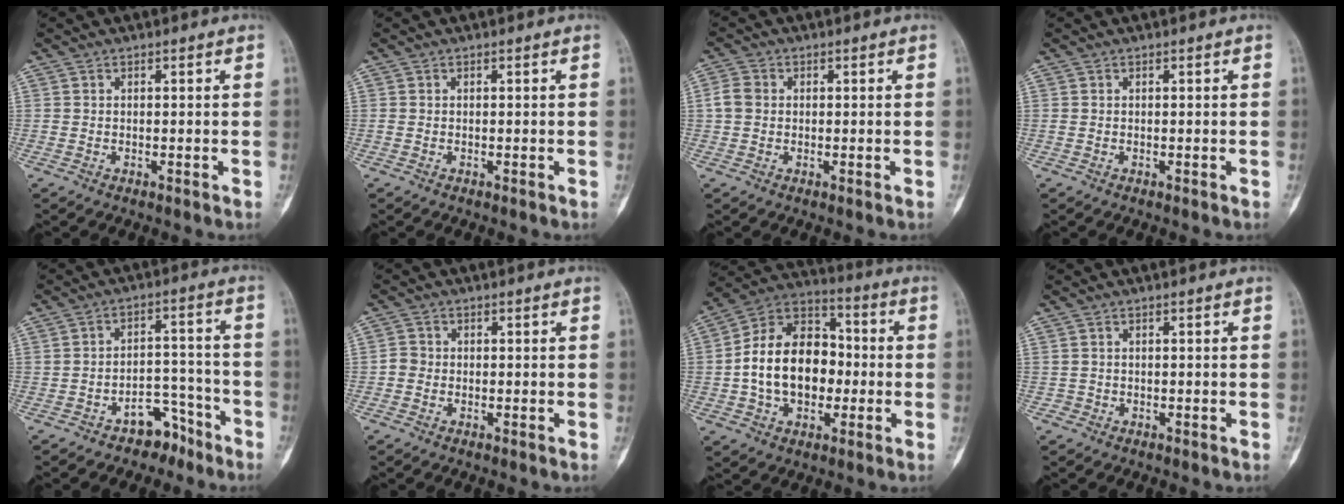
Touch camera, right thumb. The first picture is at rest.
{"total": 0.0}
{"total": 3.3, "force": [0.1, 2.8, 1.7], "torque": [-0.028, 0.009, -0.006]}
{"total": 0.0}
{"total": 6.8, "force": [-4.9, 4.2, 2.2], "torque": [0.000, 0.072, -0.077]}
{"total": 2.1, "force": [-0.6, 1.9, 0.7], "torque": [0.001, 0.008, -0.020]}
{"total": 18.1, "force": [-1.3, 12.7, 12.9], "torque": [-0.189, 0.036, -0.025]}
{"total": 0.9, "force": [-0.4, 0.8, -0.1], "torque": [0.003, 0.005, -0.008]}